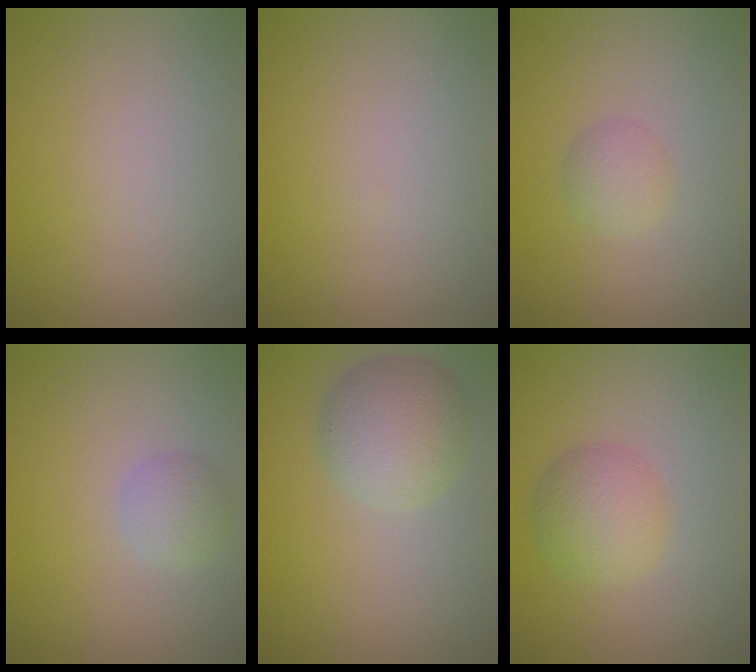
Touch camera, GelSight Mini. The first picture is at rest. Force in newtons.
{"total": 0.0}
{"total": 1.7, "press": 1.7, "slide": 0.0}
{"total": 1.8, "press": 1.8, "slide": 0.1}
{"total": 4.7, "press": 4.7, "slide": 0.1}
{"total": 3.6, "press": 3.6, "slide": 0.1}